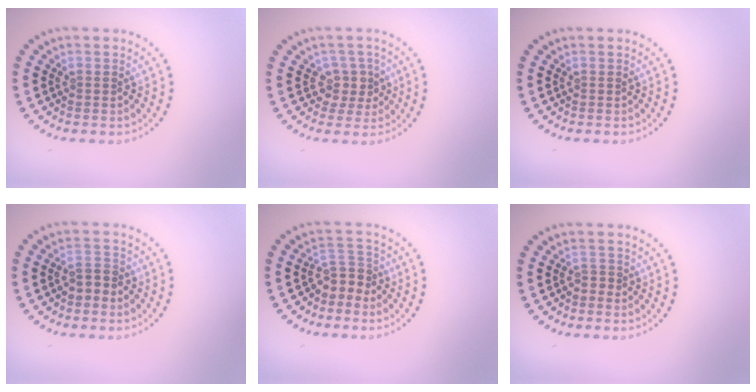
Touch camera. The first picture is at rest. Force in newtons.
{"total": 2.3, "press": 1.9, "slide": 1.2}
{"total": 0.0}
{"total": 1.9, "press": 1.8, "slide": 0.6}
{"total": 2.6, "press": 1.9, "slide": 1.7}
{"total": 0.6, "press": 0.3, "slide": 0.5}